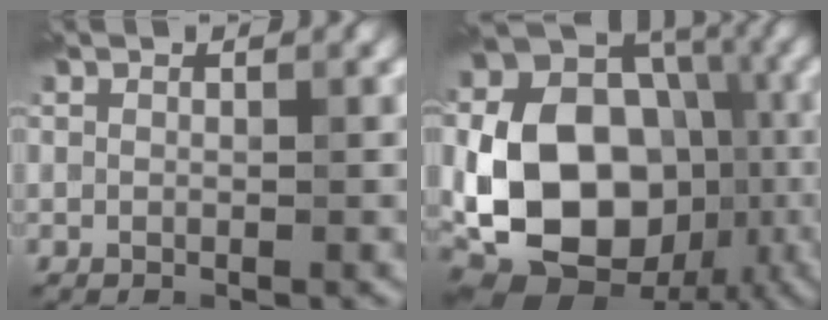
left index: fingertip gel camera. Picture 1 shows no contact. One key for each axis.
{"total": 16.9, "fx": -2.7, "fy": 13.2, "fz": 10.1, "tx": -0.178, "ty": -0.017, "tz": -0.044}